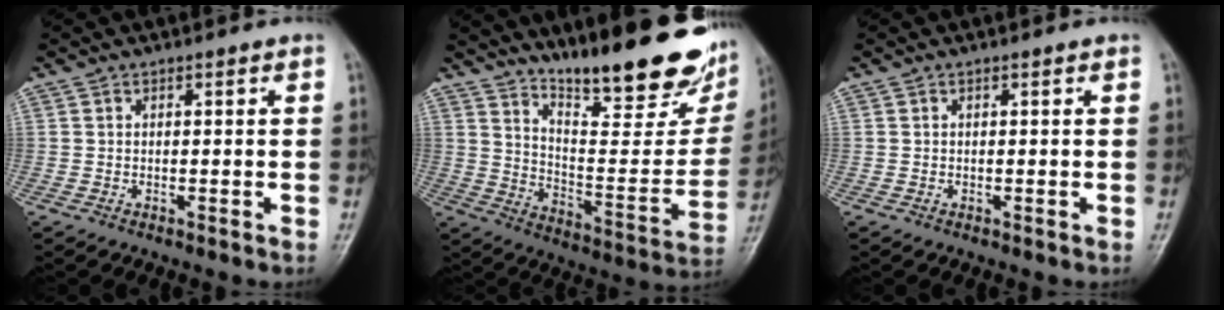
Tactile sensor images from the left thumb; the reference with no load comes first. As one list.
[{"total": 25.9, "force": [19.0, 6.5, 16.4], "torque": [-0.204, -0.106, 0.280]}, {"total": 0.0}]